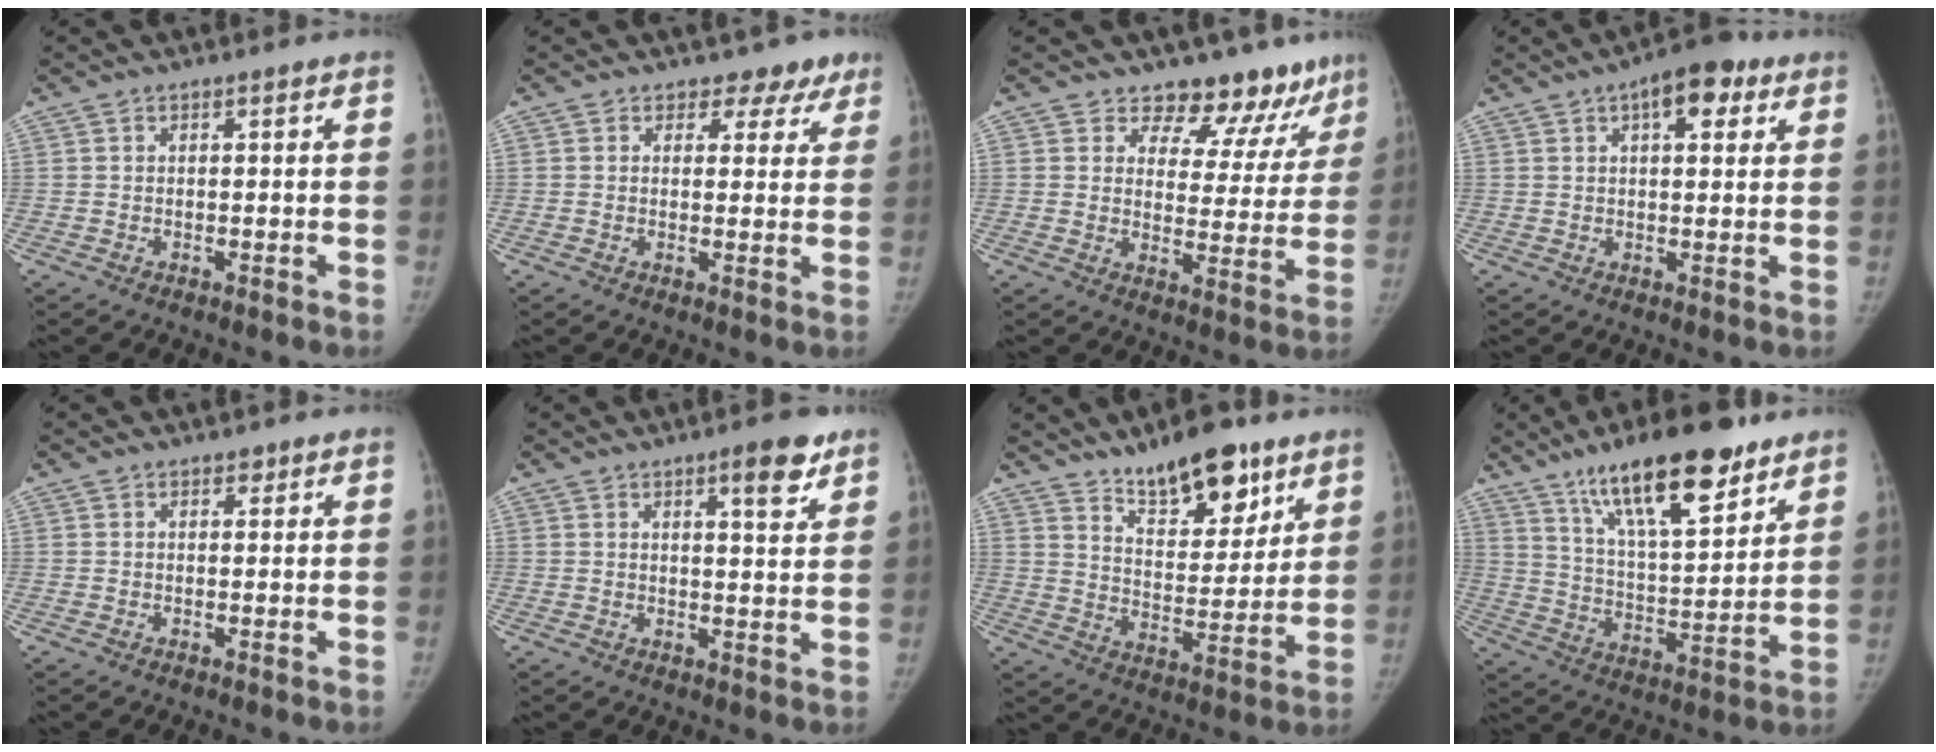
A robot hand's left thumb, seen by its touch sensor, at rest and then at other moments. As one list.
[{"total": 5.2, "force": [3.8, 3.5, 0.4], "torque": [0.030, -0.020, 0.031]}, {"total": 13.3, "force": [11.4, 6.2, 3.0], "torque": [0.020, -0.080, 0.131]}, {"total": 9.0, "force": [4.2, 4.1, 6.8], "torque": [-0.073, 0.001, 0.054]}, {"total": 1.2, "force": [0.8, 0.7, 0.5], "torque": [0.001, -0.004, 0.009]}, {"total": 6.6, "force": [4.1, 1.8, 4.8], "torque": [-0.053, -0.022, 0.053]}, {"total": 15.7, "force": [11.0, 6.4, 9.2], "torque": [-0.095, -0.069, 0.182]}, {"total": 21.0, "force": [13.6, 6.8, 14.5], "torque": [-0.208, -0.057, 0.230]}]